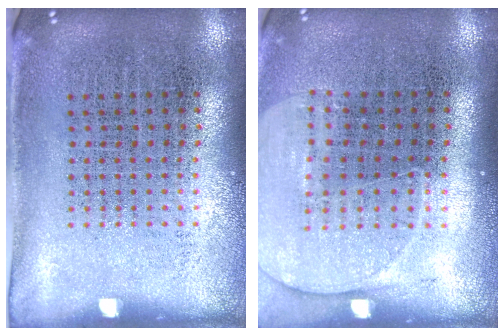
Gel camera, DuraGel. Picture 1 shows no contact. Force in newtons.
{"total": 1.4, "press": 1.3, "slide": 0.6}